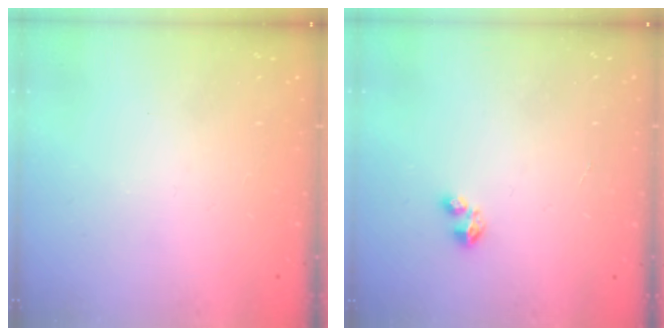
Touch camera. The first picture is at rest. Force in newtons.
{"total": 2.7, "press": 2.7, "slide": 0.4}